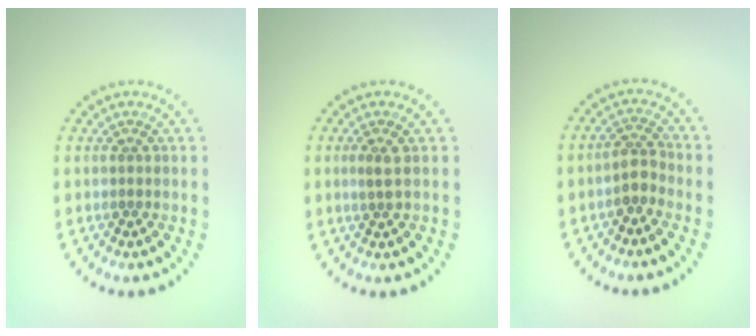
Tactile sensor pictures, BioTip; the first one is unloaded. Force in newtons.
{"total": 1.2, "press": 1.1, "slide": 0.5}
{"total": 1.8, "press": 1.4, "slide": 1.1}